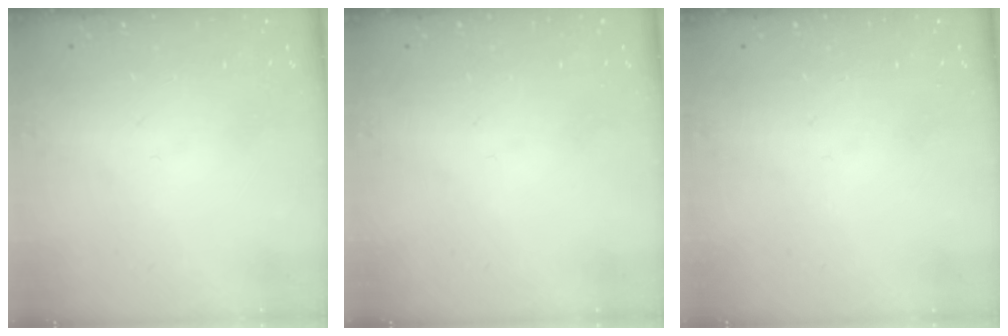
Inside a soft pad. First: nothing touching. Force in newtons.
{"total": 0.0}
{"total": 0.0}